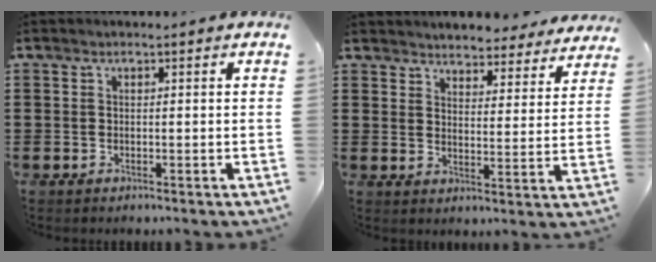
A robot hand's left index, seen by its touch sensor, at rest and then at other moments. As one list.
[{"total": 4.1, "force": [4.1, 0.0, -0.3], "torque": [-0.009, -0.032, 0.069]}]